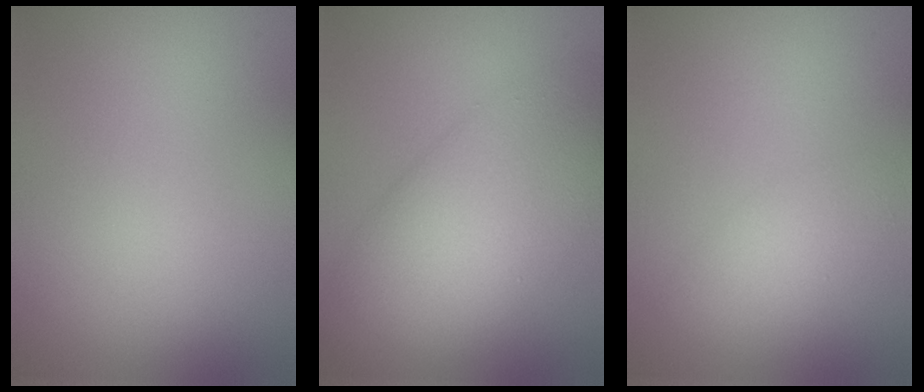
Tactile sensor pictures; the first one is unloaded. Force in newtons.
{"total": 8.2, "press": 8.2, "slide": 0.2}
{"total": 2.1, "press": 2.1, "slide": 0.1}